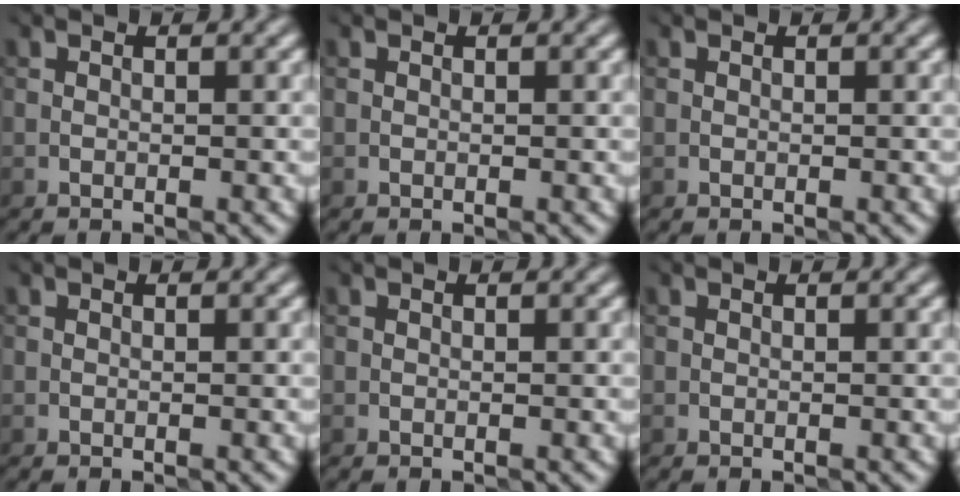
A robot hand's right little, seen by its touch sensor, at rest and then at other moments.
{"total": 0.0}
{"total": 0.0}
{"total": 0.0}
{"total": 0.0}
{"total": 0.0}